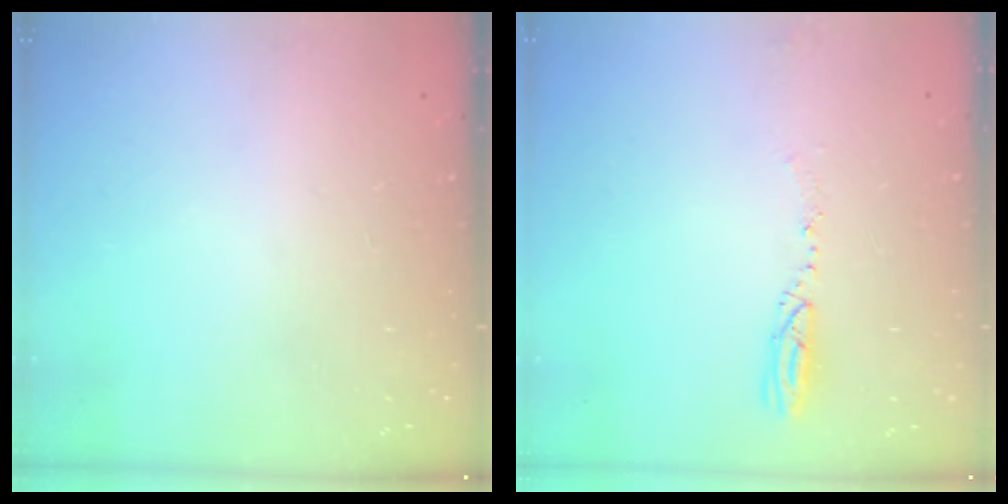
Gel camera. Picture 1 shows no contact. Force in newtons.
{"total": 3.6, "press": 3.5, "slide": 0.7}